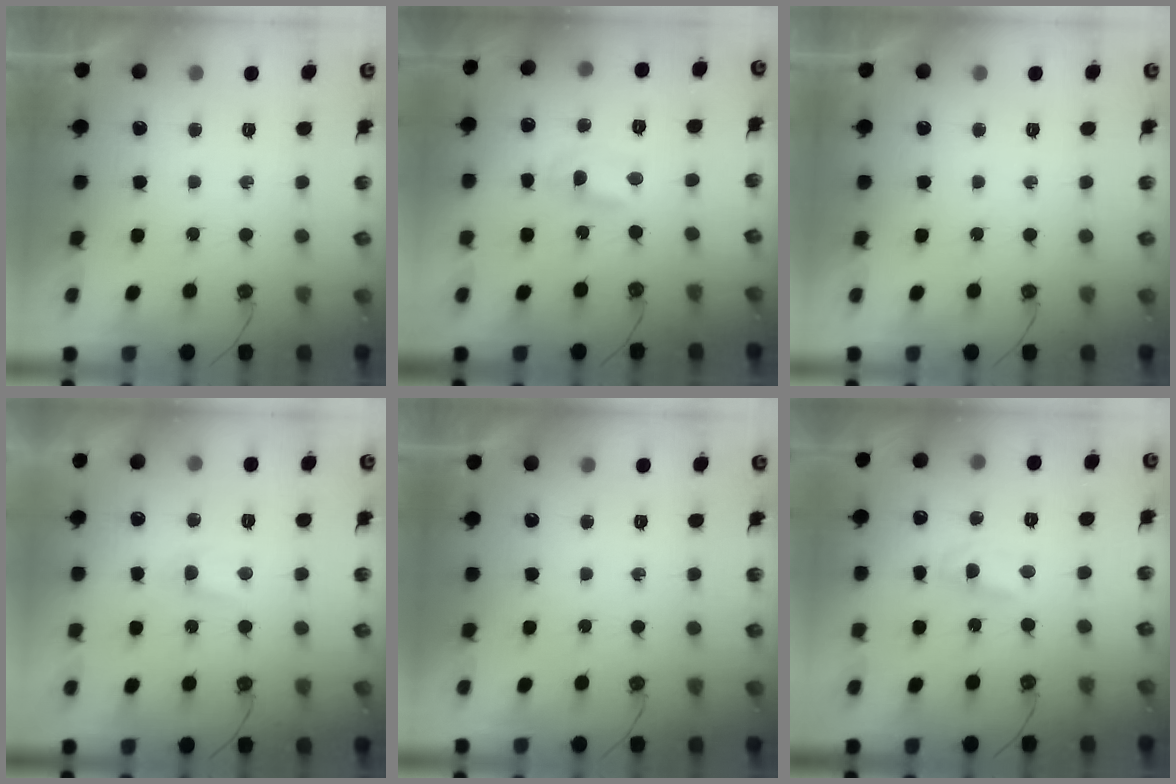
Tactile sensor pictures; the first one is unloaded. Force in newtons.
{"total": 1.5, "press": 1.5, "slide": 0.2}
{"total": 0.0}
{"total": 2.6, "press": 2.6, "slide": 0.3}
{"total": 0.0}
{"total": 1.7, "press": 1.7, "slide": 0.3}